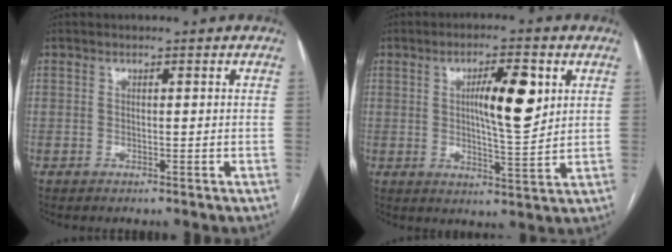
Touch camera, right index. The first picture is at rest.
{"total": 9.0, "force": [2.5, 1.7, 8.5], "torque": [-0.138, 0.004, 0.043]}